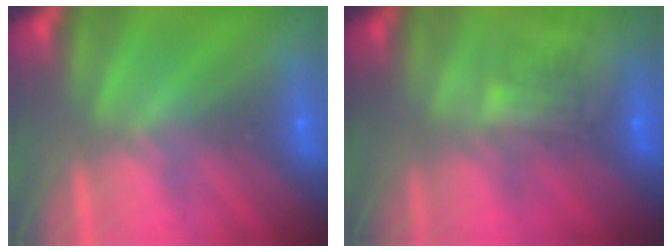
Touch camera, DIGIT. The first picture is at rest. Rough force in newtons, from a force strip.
{"total": 4.6}